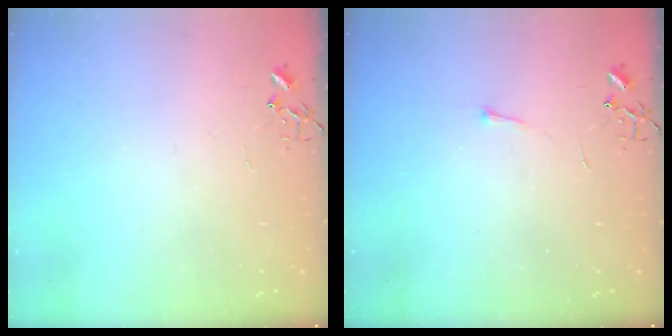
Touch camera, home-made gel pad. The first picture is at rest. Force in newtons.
{"total": 2.9, "press": 2.9, "slide": 0.4}